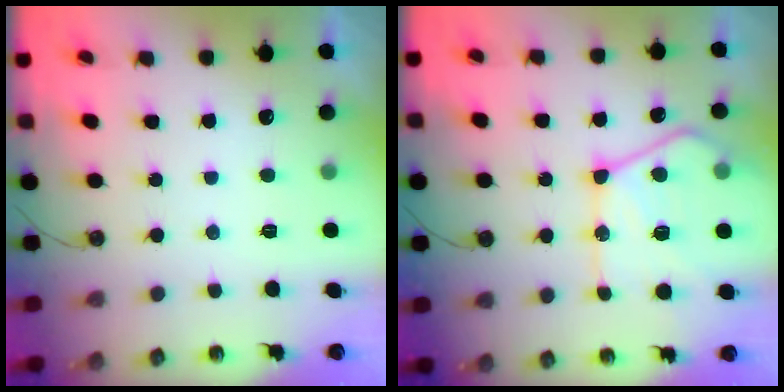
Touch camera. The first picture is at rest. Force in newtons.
{"total": 19.2, "press": 19.1, "slide": 2.2}